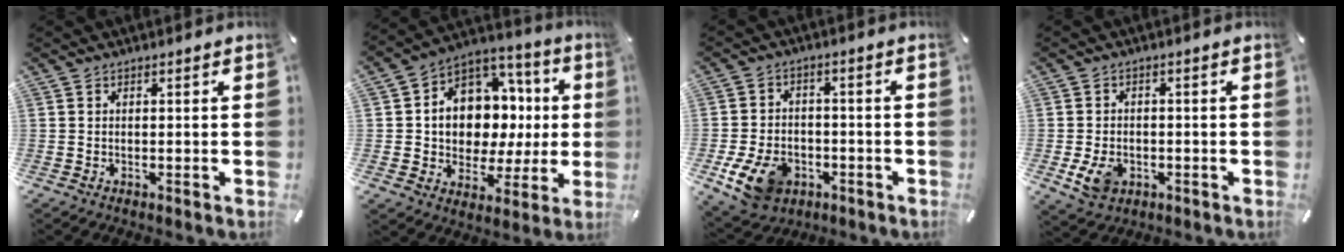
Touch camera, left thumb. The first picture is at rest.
{"total": 12.2, "force": [1.4, 10.9, 5.4], "torque": [-0.080, -0.031, 0.037]}
{"total": 10.9, "force": [-4.4, 8.0, 5.9], "torque": [-0.118, 0.020, -0.079]}
{"total": 6.1, "force": [-1.8, 4.7, 3.5], "torque": [-0.066, -0.003, -0.035]}